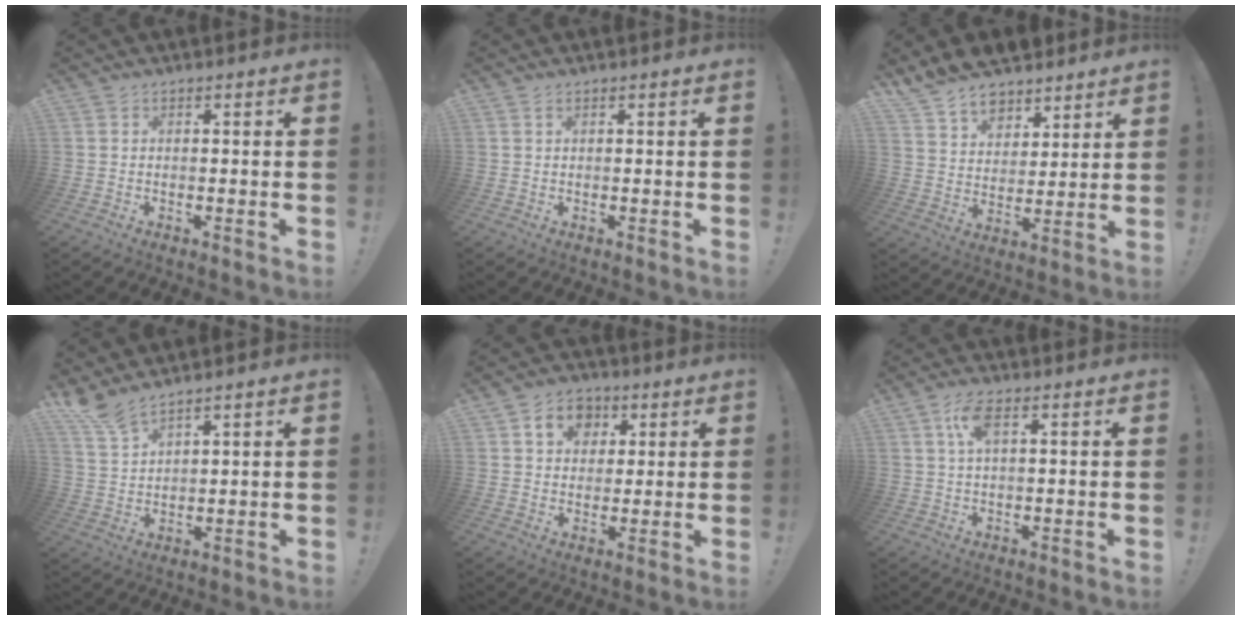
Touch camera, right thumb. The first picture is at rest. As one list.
[{"total": 0.7, "force": [0.5, 0.3, 0.5], "torque": [-0.011, 0.001, 0.009]}, {"total": 11.1, "force": [9.2, 5.8, 2.4], "torque": [-0.059, -0.072, 0.180]}, {"total": 6.4, "force": [5.7, 1.0, 2.8], "torque": [-0.053, -0.036, 0.105]}, {"total": 9.3, "force": [3.4, 7.6, 4.2], "torque": [-0.059, -0.003, 0.065]}, {"total": 5.8, "force": [1.9, 2.0, 5.2], "torque": [-0.098, 0.004, 0.031]}]